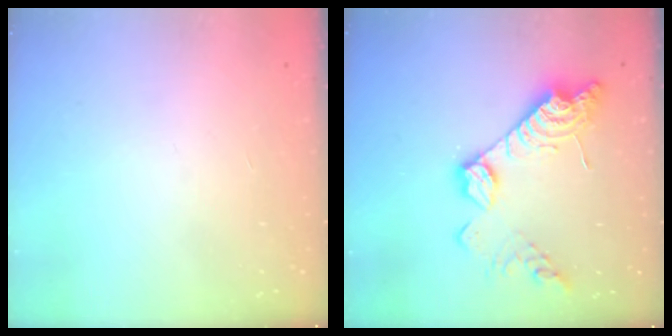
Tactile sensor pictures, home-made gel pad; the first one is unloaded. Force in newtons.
{"total": 16.6, "press": 16.6, "slide": 1.2}